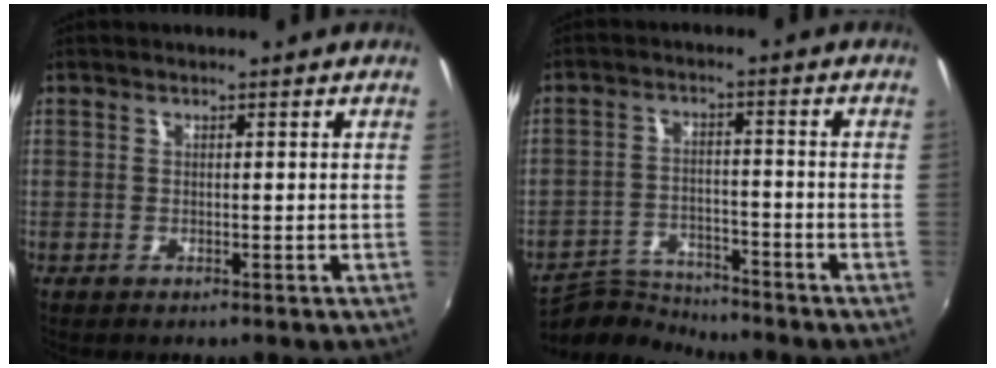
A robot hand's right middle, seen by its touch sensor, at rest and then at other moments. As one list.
[{"total": 8.2, "force": [-8.1, 0.8, 0.7], "torque": [-0.035, 0.005, -0.149]}]